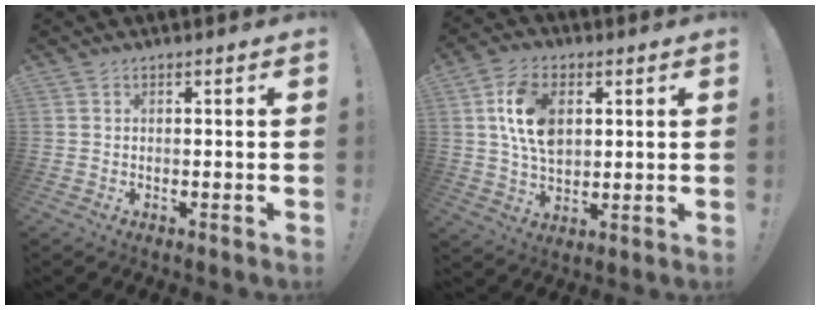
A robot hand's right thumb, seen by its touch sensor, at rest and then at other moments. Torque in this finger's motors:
{"motor_torque": [2.56, 2.41, 1.34, -1.43, 0.53]}